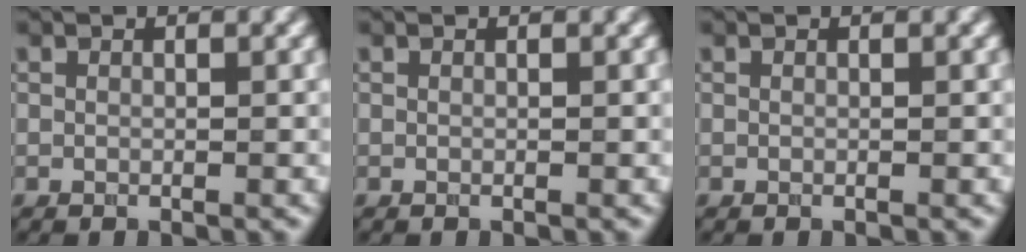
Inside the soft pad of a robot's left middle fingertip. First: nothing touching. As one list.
[{"total": 0.0}, {"total": 0.0}]